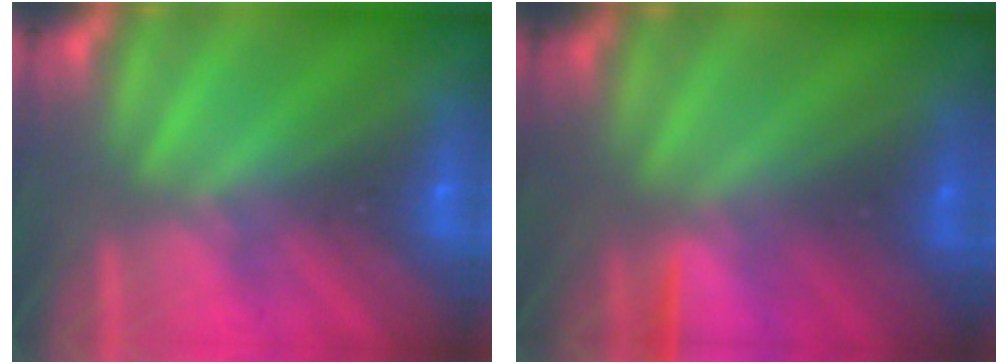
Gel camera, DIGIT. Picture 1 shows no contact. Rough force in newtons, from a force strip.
{"total": 1.4}